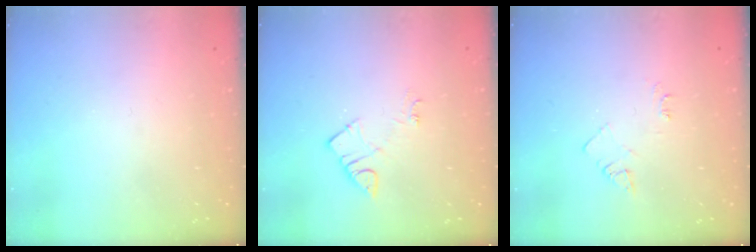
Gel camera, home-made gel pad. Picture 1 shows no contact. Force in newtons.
{"total": 5.0, "press": 4.9, "slide": 0.8}
{"total": 4.2, "press": 4.2, "slide": 0.6}